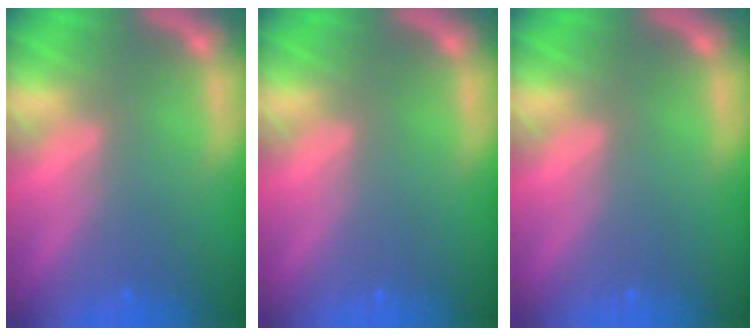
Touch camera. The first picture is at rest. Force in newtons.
{"total": 0.0}
{"total": 0.0}